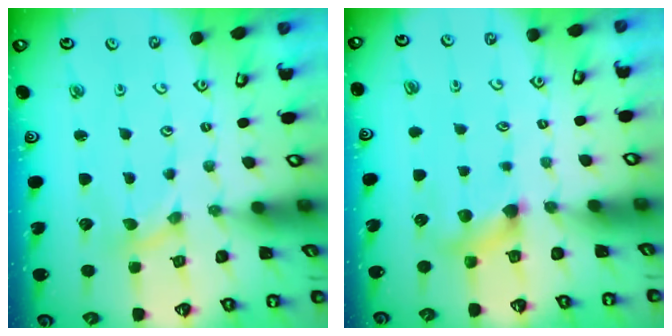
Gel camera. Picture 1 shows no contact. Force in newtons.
{"total": 5.6, "press": 5.6, "slide": 0.4}